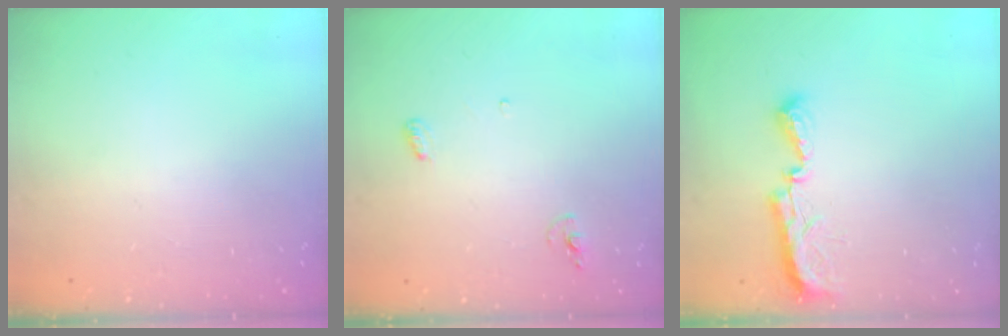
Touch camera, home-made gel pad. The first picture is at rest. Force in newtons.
{"total": 5.4, "press": 5.2, "slide": 1.4}
{"total": 7.7, "press": 7.6, "slide": 0.7}